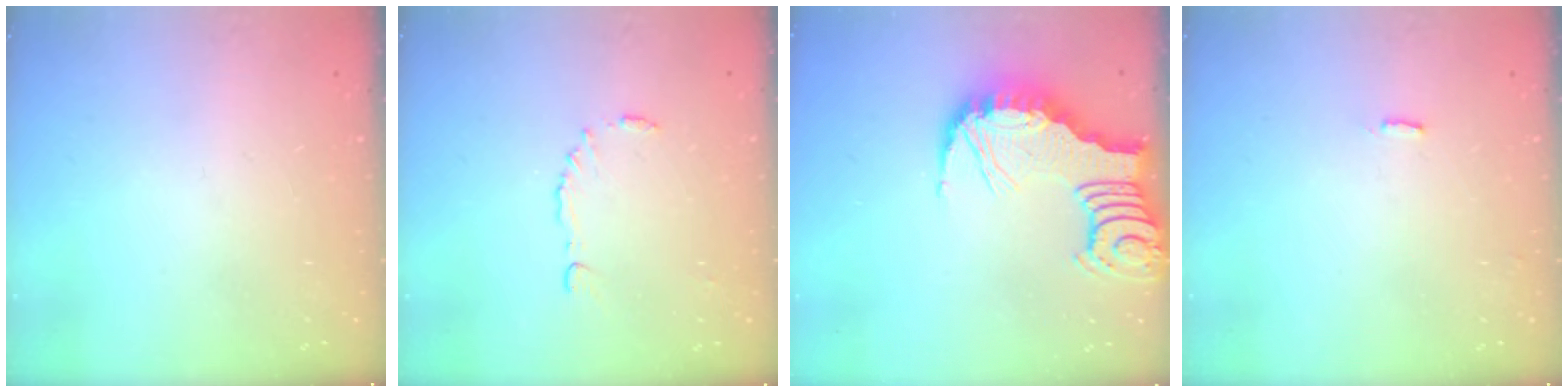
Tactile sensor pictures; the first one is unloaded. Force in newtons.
{"total": 7.6, "press": 7.5, "slide": 0.4}
{"total": 7.2, "press": 7.2, "slide": 0.8}
{"total": 3.6, "press": 3.6, "slide": 0.3}